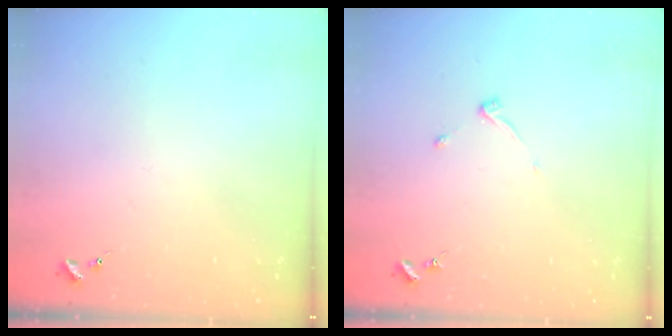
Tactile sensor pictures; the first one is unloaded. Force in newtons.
{"total": 3.3, "press": 3.3, "slide": 0.4}